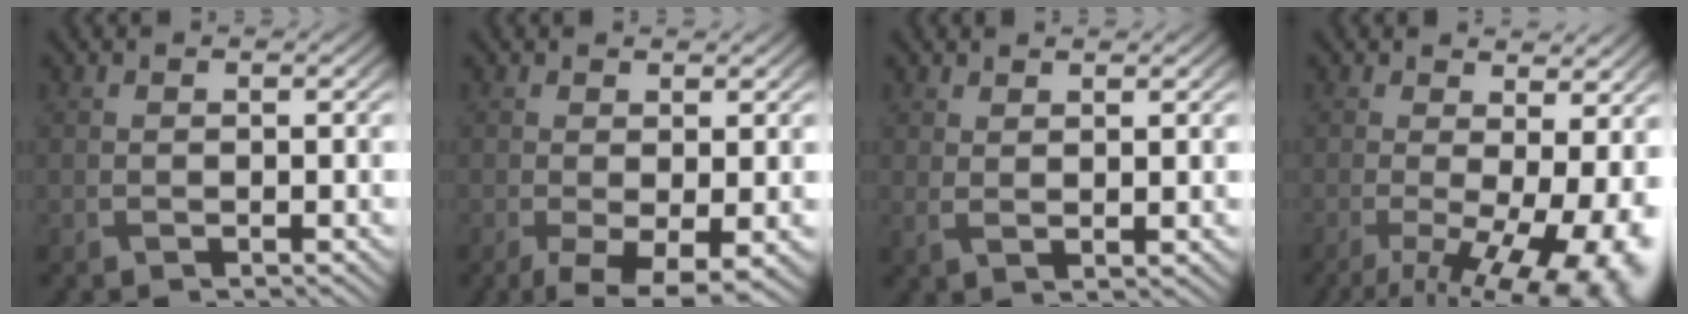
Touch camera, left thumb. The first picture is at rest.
{"total": 5.2, "force": [-1.9, 1.8, 4.5], "torque": [-0.088, -0.019, -0.025]}
{"total": 2.0, "force": [1.4, 0.4, 1.3], "torque": [-0.031, -0.001, 0.033]}
{"total": 13.0, "force": [-3.4, 5.4, 11.4], "torque": [-0.171, -0.032, -0.026]}